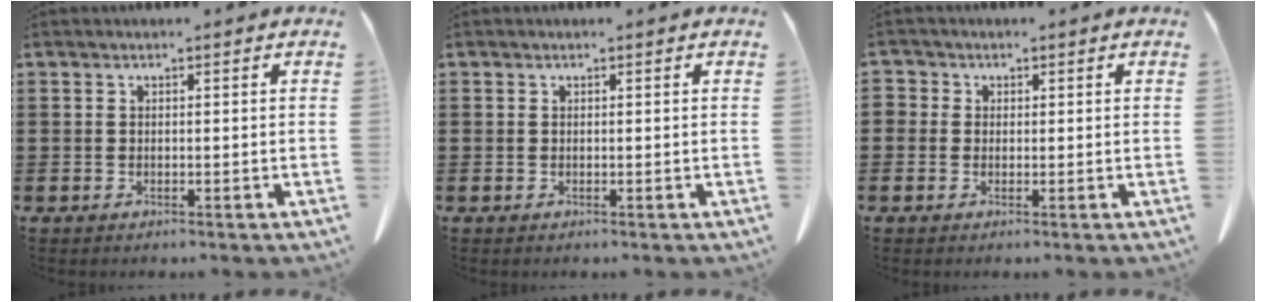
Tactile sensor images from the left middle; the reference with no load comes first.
{"total": 0.0}
{"total": 1.2, "force": [0.3, 1.2, 0.2], "torque": [-0.009, 0.006, 0.003]}